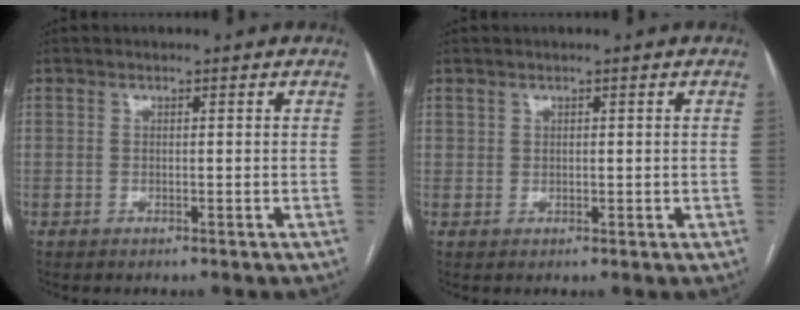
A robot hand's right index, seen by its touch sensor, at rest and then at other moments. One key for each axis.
{"total": 0.9, "fx": 0.5, "fy": 0.7, "fz": 0.3, "tx": 0.002, "ty": -0.001, "tz": 0.008}